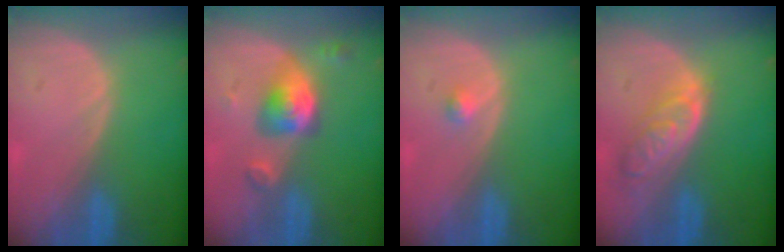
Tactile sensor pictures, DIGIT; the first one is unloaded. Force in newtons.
{"total": 5.5, "press": 5.4, "slide": 1.0}
{"total": 1.0, "press": 1.0, "slide": 0.1}
{"total": 6.4, "press": 5.7, "slide": 2.9}